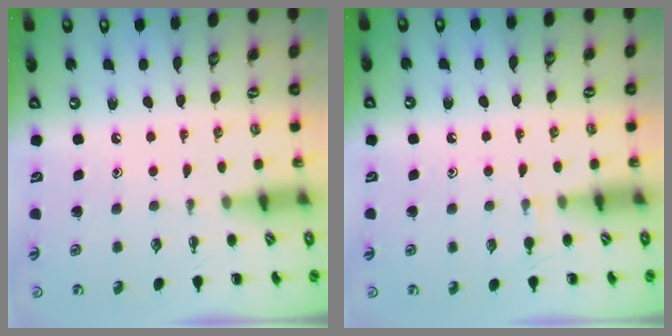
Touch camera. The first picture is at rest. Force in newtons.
{"total": 4.0, "press": 3.8, "slide": 1.3}